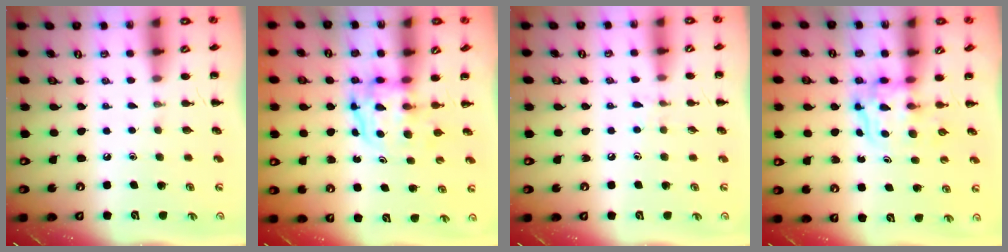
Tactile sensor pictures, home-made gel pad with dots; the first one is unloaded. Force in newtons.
{"total": 4.0, "press": 4.0, "slide": 0.4}
{"total": 5.2, "press": 4.8, "slide": 2.0}
{"total": 3.5, "press": 3.4, "slide": 0.2}